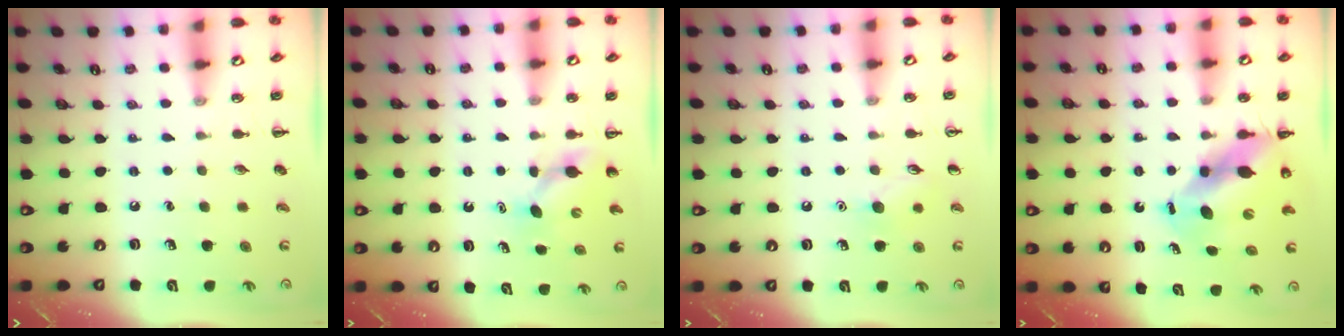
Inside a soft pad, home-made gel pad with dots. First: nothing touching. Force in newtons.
{"total": 4.3, "press": 4.1, "slide": 1.2}
{"total": 6.8, "press": 6.7, "slide": 1.5}
{"total": 9.9, "press": 9.5, "slide": 2.6}